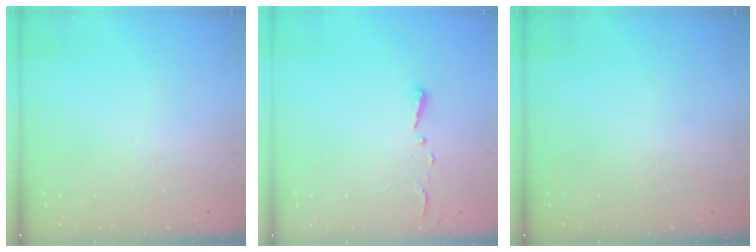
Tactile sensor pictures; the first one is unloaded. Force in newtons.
{"total": 2.7, "press": 2.7, "slide": 0.4}
{"total": 0.0}